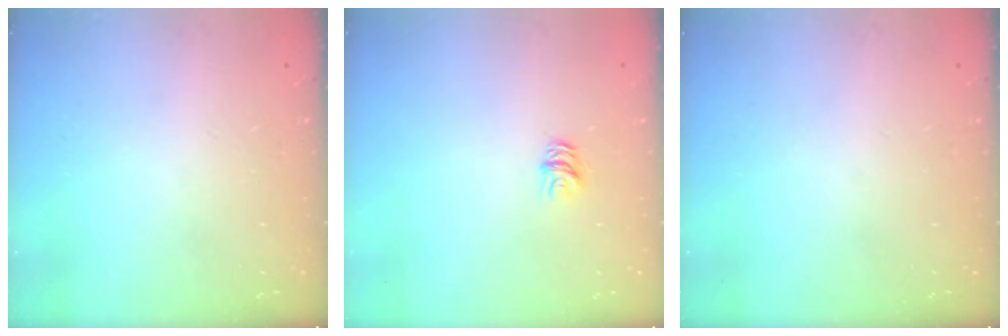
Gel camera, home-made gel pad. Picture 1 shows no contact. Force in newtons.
{"total": 5.0, "press": 5.0, "slide": 0.4}
{"total": 0.0}